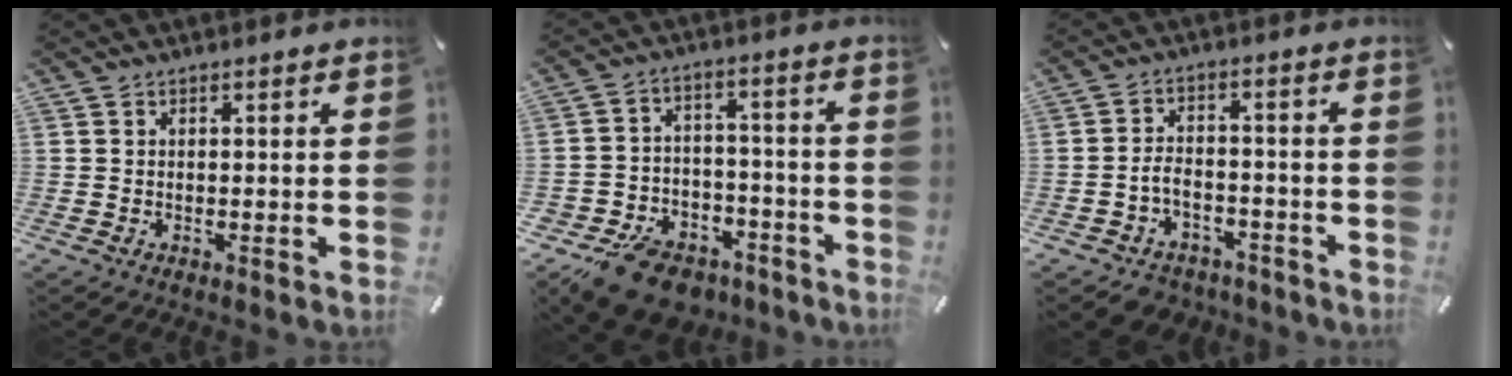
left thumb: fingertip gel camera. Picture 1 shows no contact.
{"total": 12.7, "force": [-9.4, 7.2, 4.5], "torque": [-0.071, 0.072, -0.167]}
{"total": 5.5, "force": [-3.2, 4.0, 2.1], "torque": [-0.040, 0.017, -0.059]}